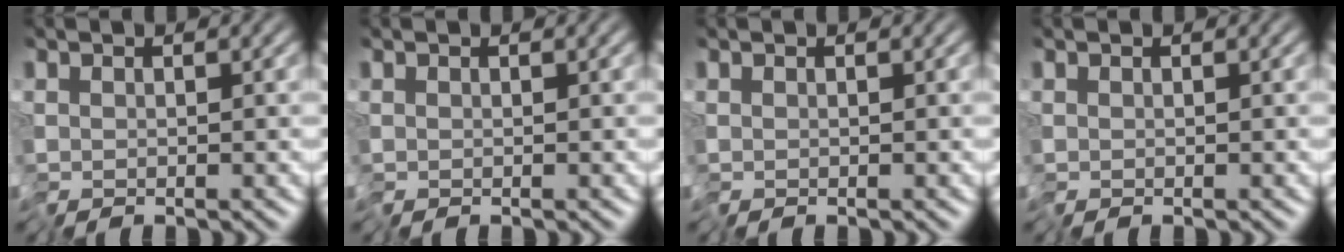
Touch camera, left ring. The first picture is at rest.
{"total": 0.0}
{"total": 0.0}
{"total": 0.0}